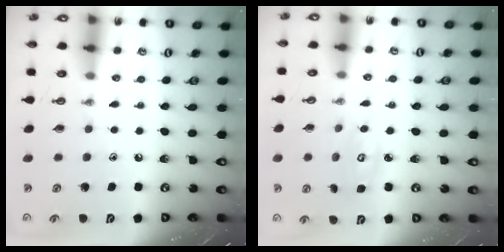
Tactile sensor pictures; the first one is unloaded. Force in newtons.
{"total": 4.5, "press": 4.5, "slide": 0.4}